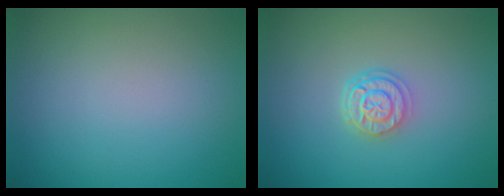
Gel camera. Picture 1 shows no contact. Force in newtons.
{"total": 2.7, "press": 2.2, "slide": 1.6}